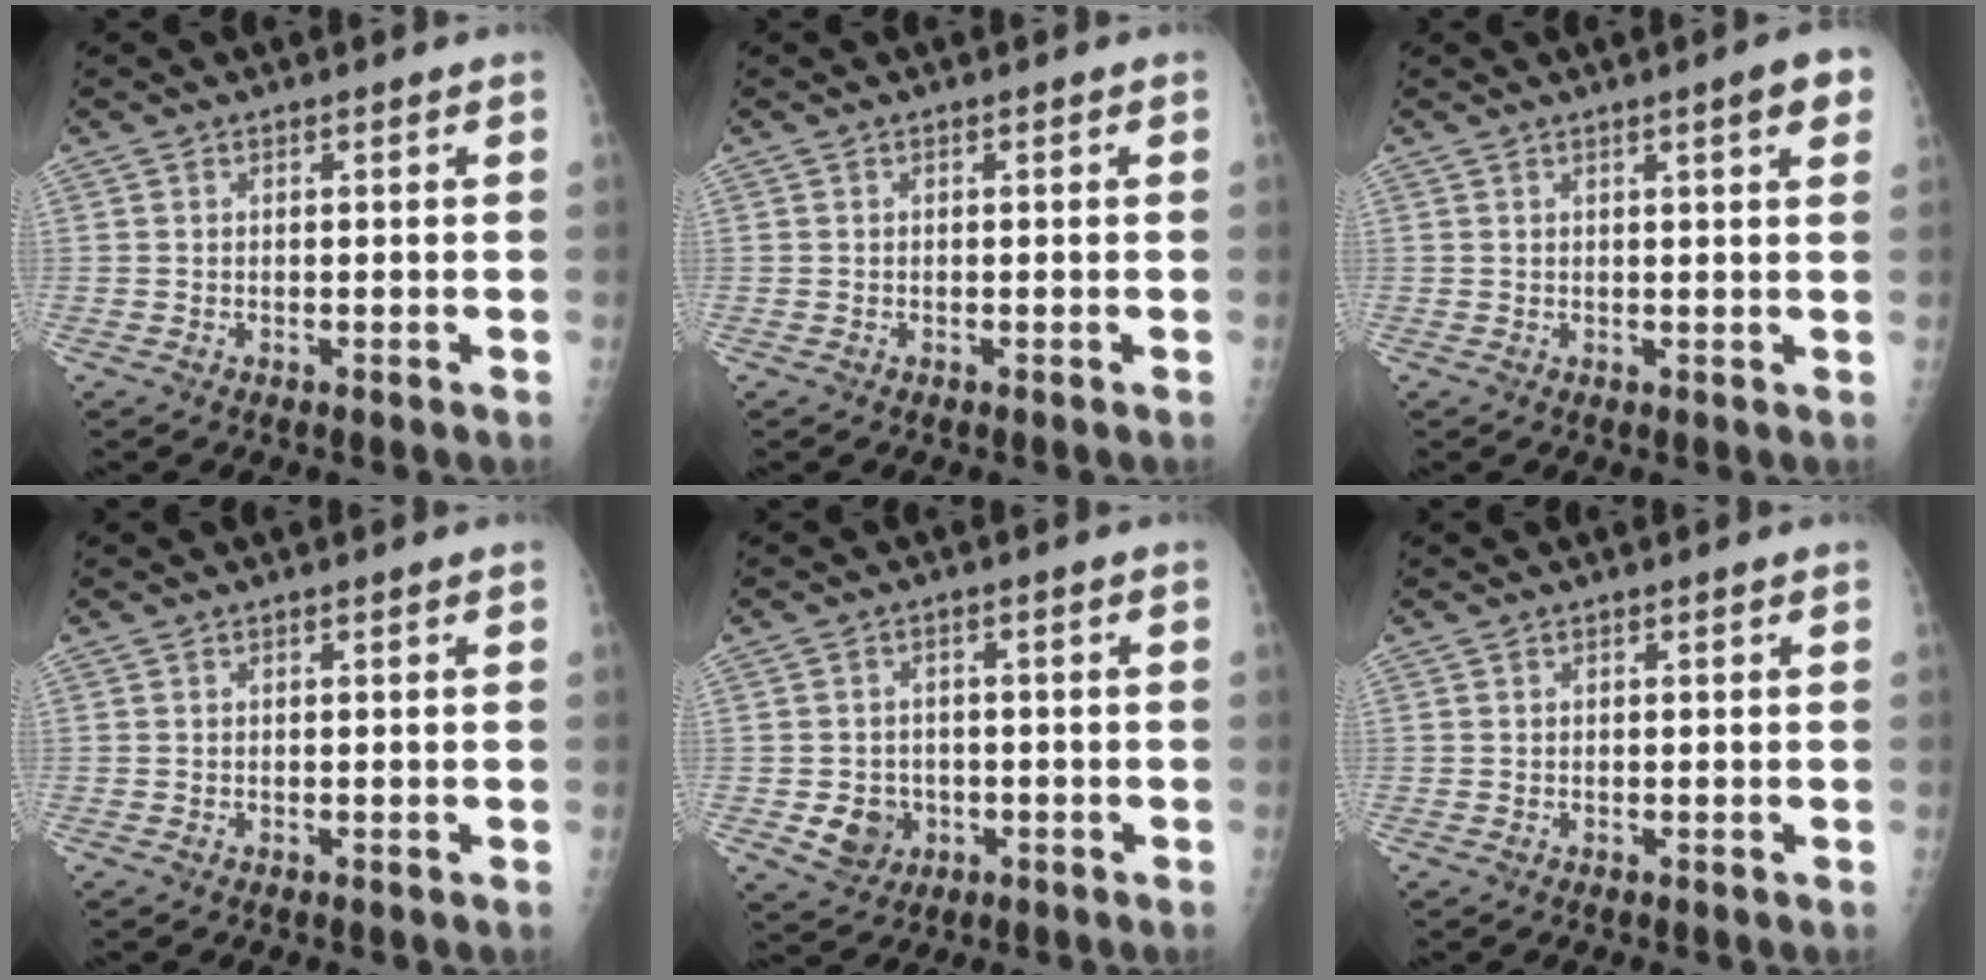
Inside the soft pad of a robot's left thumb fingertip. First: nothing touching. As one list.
[{"total": 0.0}, {"total": 6.7, "force": [2.8, 0.6, 6.0], "torque": [-0.074, -0.002, 0.032]}, {"total": 0.0}, {"total": 5.7, "force": [-1.7, 5.0, 2.3], "torque": [-0.016, 0.009, -0.020]}, {"total": 0.0}]